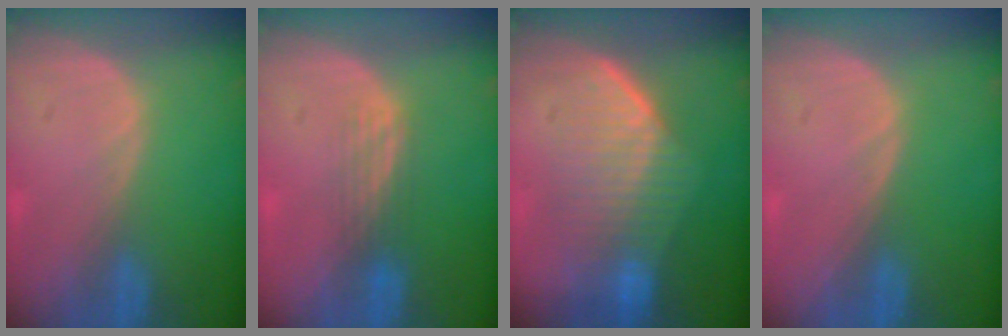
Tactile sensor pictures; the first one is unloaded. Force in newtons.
{"total": 2.8, "press": 2.5, "slide": 1.3}
{"total": 7.5, "press": 7.5, "slide": 0.4}
{"total": 0.0}